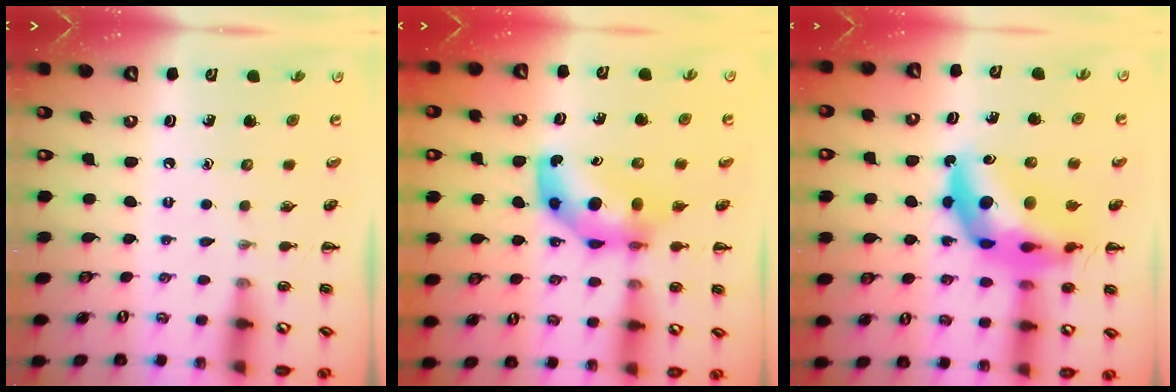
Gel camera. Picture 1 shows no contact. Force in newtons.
{"total": 8.3, "press": 8.1, "slide": 1.9}
{"total": 16.2, "press": 15.6, "slide": 4.4}